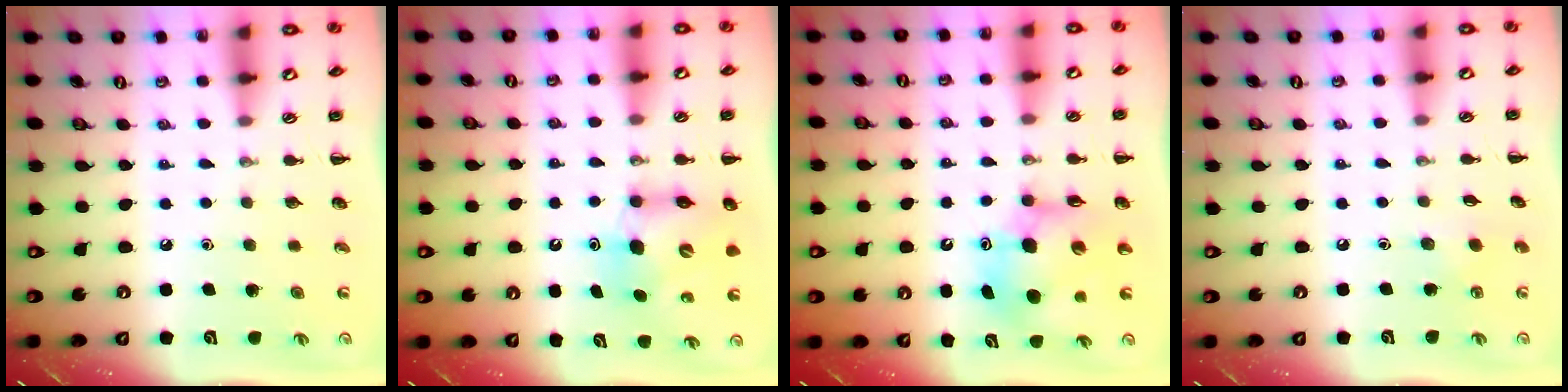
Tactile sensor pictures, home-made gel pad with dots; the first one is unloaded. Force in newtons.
{"total": 6.8, "press": 6.7, "slide": 1.5}
{"total": 10.2, "press": 10.0, "slide": 2.3}
{"total": 3.4, "press": 3.2, "slide": 0.9}